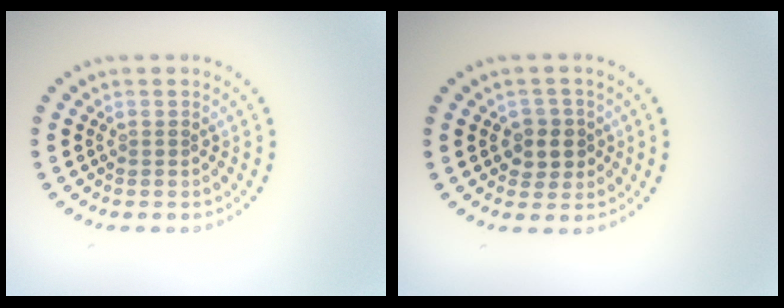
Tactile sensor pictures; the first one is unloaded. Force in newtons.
{"total": 2.5, "press": 2.4, "slide": 0.8}